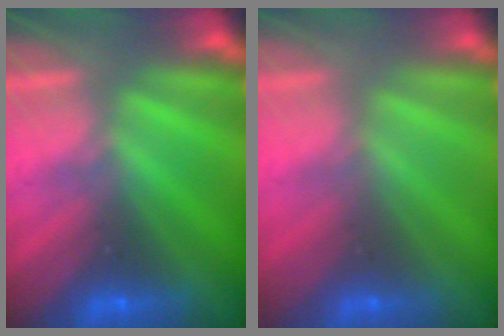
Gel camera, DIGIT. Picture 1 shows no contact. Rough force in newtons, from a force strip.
{"total": 3.4}